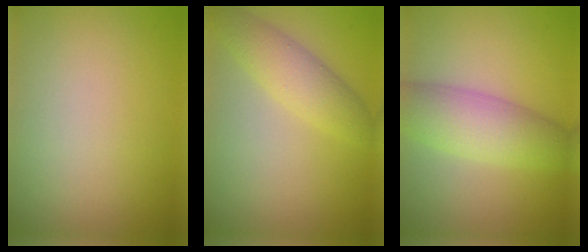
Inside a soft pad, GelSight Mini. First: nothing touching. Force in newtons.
{"total": 3.5, "press": 3.5, "slide": 0.1}
{"total": 5.3, "press": 5.3, "slide": 0.2}